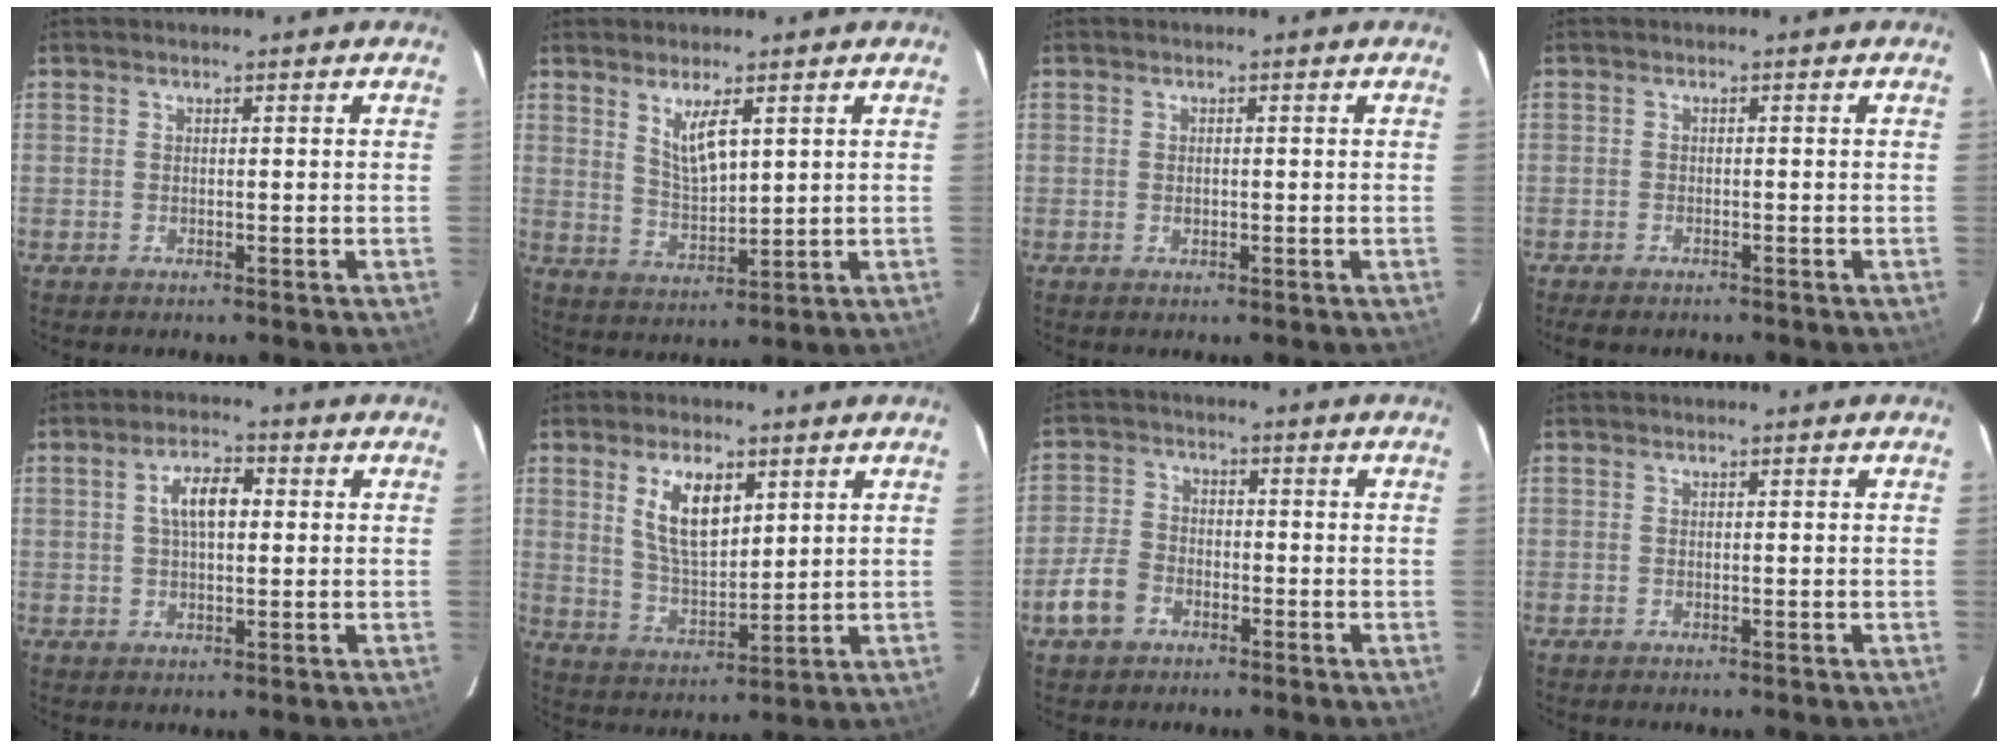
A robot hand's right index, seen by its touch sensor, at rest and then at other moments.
{"total": 6.4, "force": [3.1, 1.9, 5.2], "torque": [-0.096, -0.012, 0.066]}
{"total": 1.2, "force": [-0.3, 0.9, 0.6], "torque": [-0.011, 0.002, -0.005]}
{"total": 3.1, "force": [-2.6, 1.2, 1.2], "torque": [-0.033, -0.008, -0.043]}
{"total": 5.9, "force": [1.1, 2.7, 5.1], "torque": [-0.093, 0.015, 0.021]}
{"total": 9.7, "force": [4.1, 4.3, 7.6], "torque": [-0.145, 0.003, 0.088]}
{"total": 6.7, "force": [-3.6, 4.8, 3.0], "torque": [-0.076, 0.012, -0.067]}
{"total": 0.0}